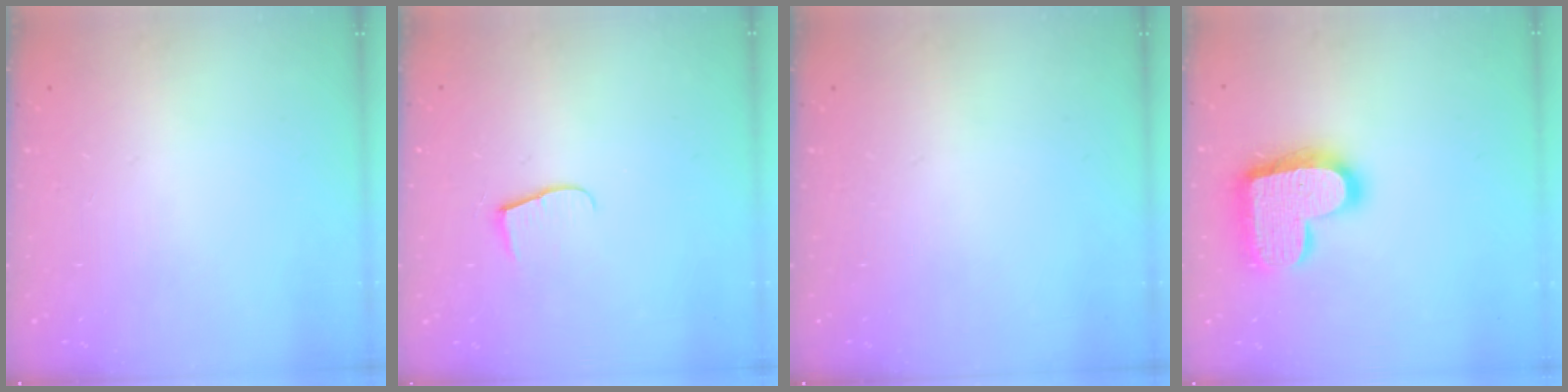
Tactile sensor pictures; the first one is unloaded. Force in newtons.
{"total": 6.5, "press": 6.5, "slide": 0.7}
{"total": 0.0}
{"total": 18.7, "press": 18.7, "slide": 1.2}